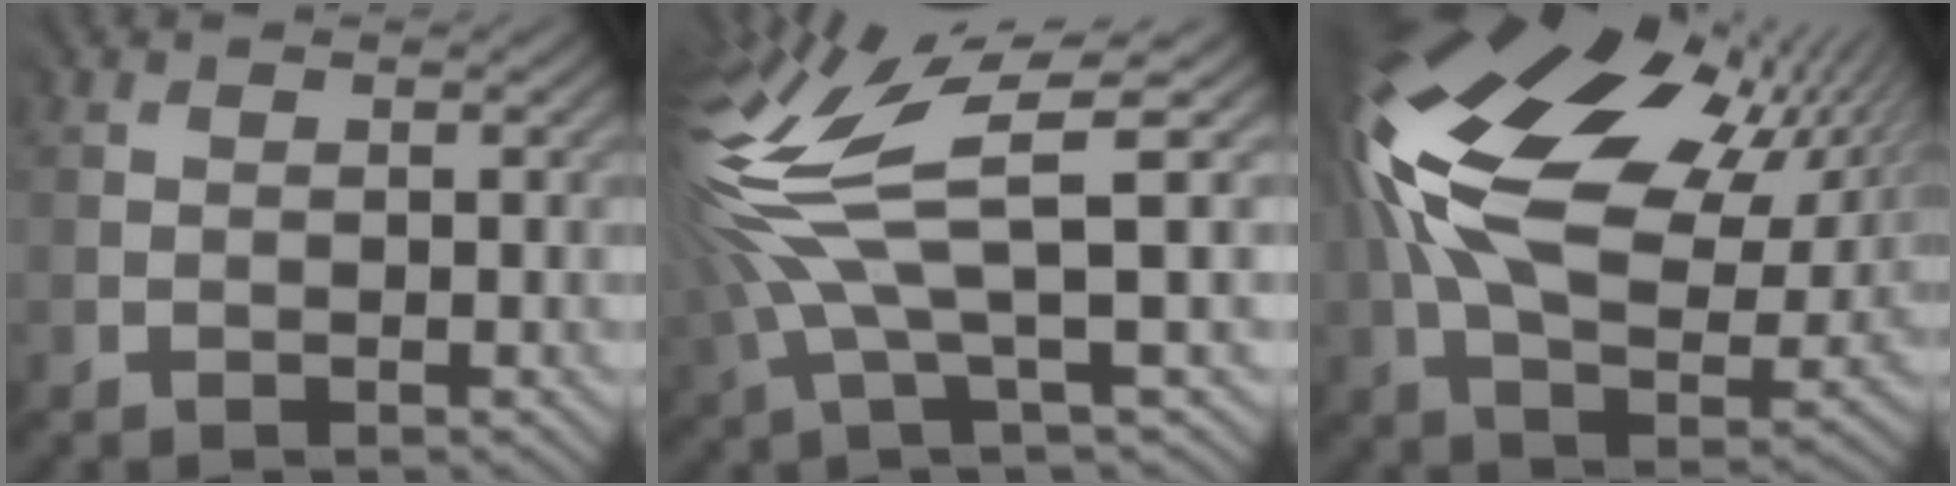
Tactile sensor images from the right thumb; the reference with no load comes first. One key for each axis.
{"total": 11.7, "fx": 1.5, "fy": 3.2, "fz": 11.1, "tx": -0.253, "ty": 0.012, "tz": 0.034}
{"total": 19.2, "fx": 5.9, "fy": 10.6, "fz": 14.8, "tx": -0.308, "ty": 0.012, "tz": 0.109}